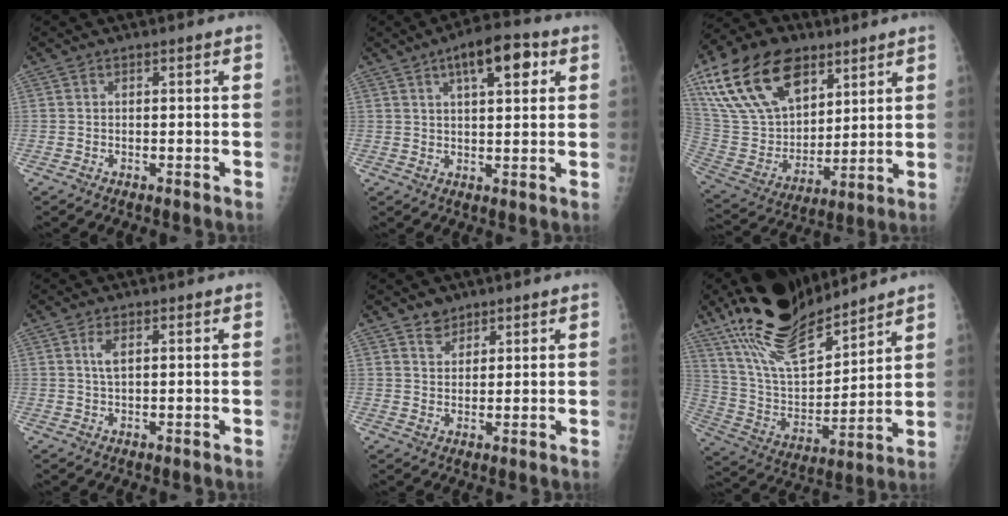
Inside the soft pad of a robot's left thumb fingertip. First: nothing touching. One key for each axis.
{"total": 9.6, "fx": 4.3, "fy": 3.6, "fz": 7.7, "tx": -0.100, "ty": -0.001, "tz": 0.062}
{"total": 24.0, "fx": 13.1, "fy": 14.2, "fz": 14.2, "tx": -0.255, "ty": -0.026, "tz": 0.245}
{"total": 2.4, "fx": 0.8, "fy": 1.0, "fz": 2.0, "tx": -0.041, "ty": 0.000, "tz": 0.016}
{"total": 3.3, "fx": 2.4, "fy": 2.1, "fz": 0.7, "tx": 0.006, "ty": -0.018, "tz": 0.042}
{"total": 21.0, "fx": 15.9, "fy": 7.3, "fz": 11.7, "tx": -0.175, "ty": -0.070, "tz": 0.296}